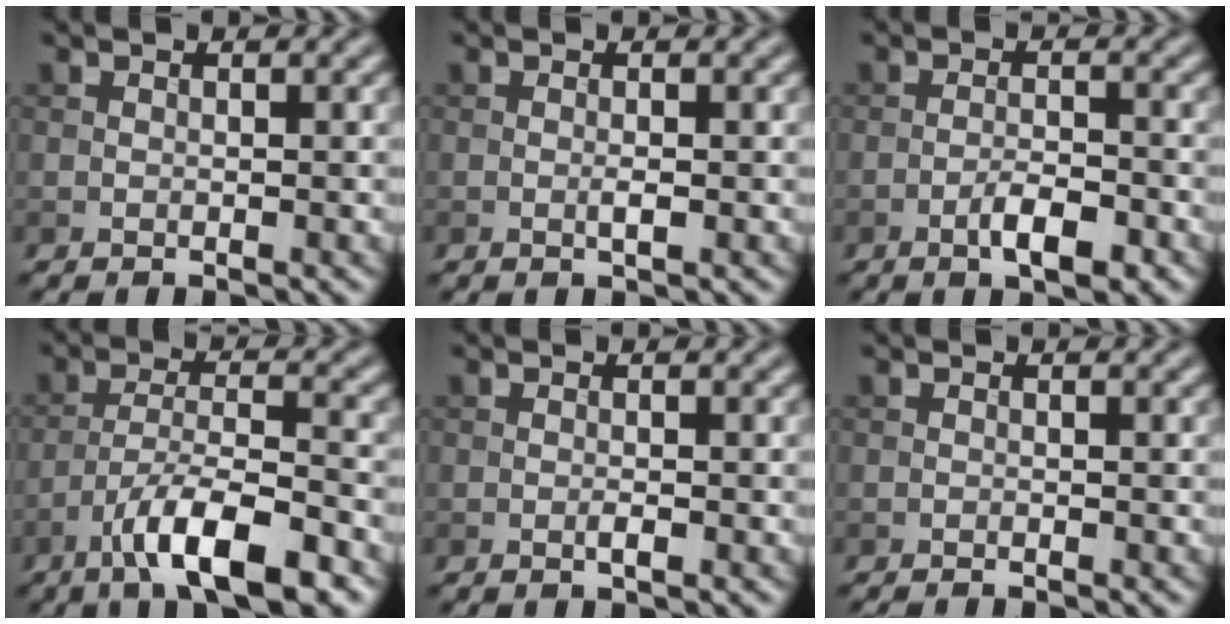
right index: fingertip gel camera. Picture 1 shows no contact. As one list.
[{"total": 0.8, "force": [-0.2, 0.1, 0.8], "torque": [-0.016, -0.002, -0.004]}, {"total": 3.4, "force": [-1.8, 0.9, 2.7], "torque": [-0.050, 0.002, -0.031]}, {"total": 8.3, "force": [-5.2, 2.1, 6.1], "torque": [-0.102, 0.004, -0.091]}, {"total": 0.8, "force": [-0.3, 0.1, 0.8], "torque": [-0.014, -0.001, -0.007]}, {"total": 0.8, "force": [-0.6, 0.2, 0.5], "torque": [-0.003, 0.000, -0.011]}]